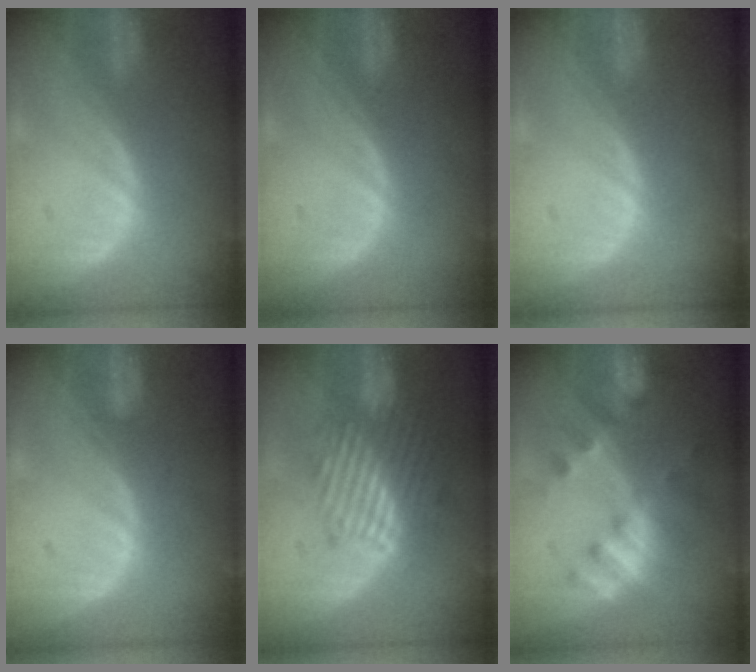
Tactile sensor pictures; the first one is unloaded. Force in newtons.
{"total": 0.0}
{"total": 0.0}
{"total": 1.2, "press": 1.1, "slide": 0.4}
{"total": 9.3, "press": 8.4, "slide": 3.9}
{"total": 7.7, "press": 6.7, "slide": 3.6}